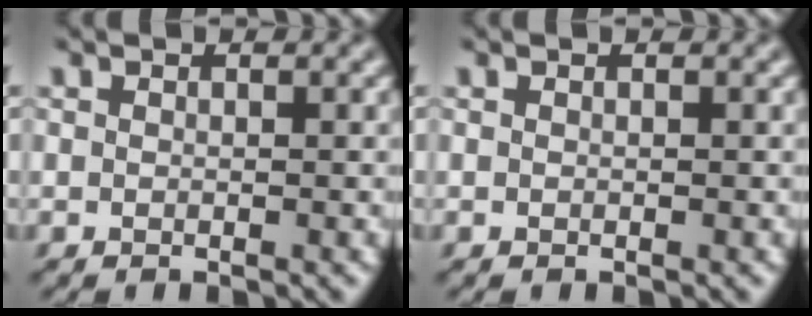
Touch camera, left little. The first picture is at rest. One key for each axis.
{"total": 0.0}